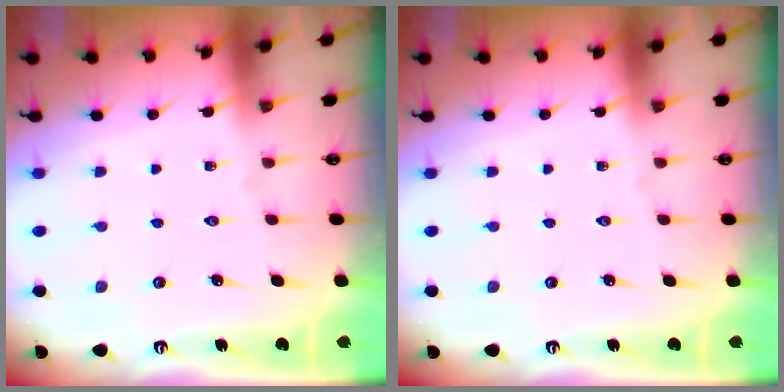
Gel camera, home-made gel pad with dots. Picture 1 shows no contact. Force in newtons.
{"total": 0.0}